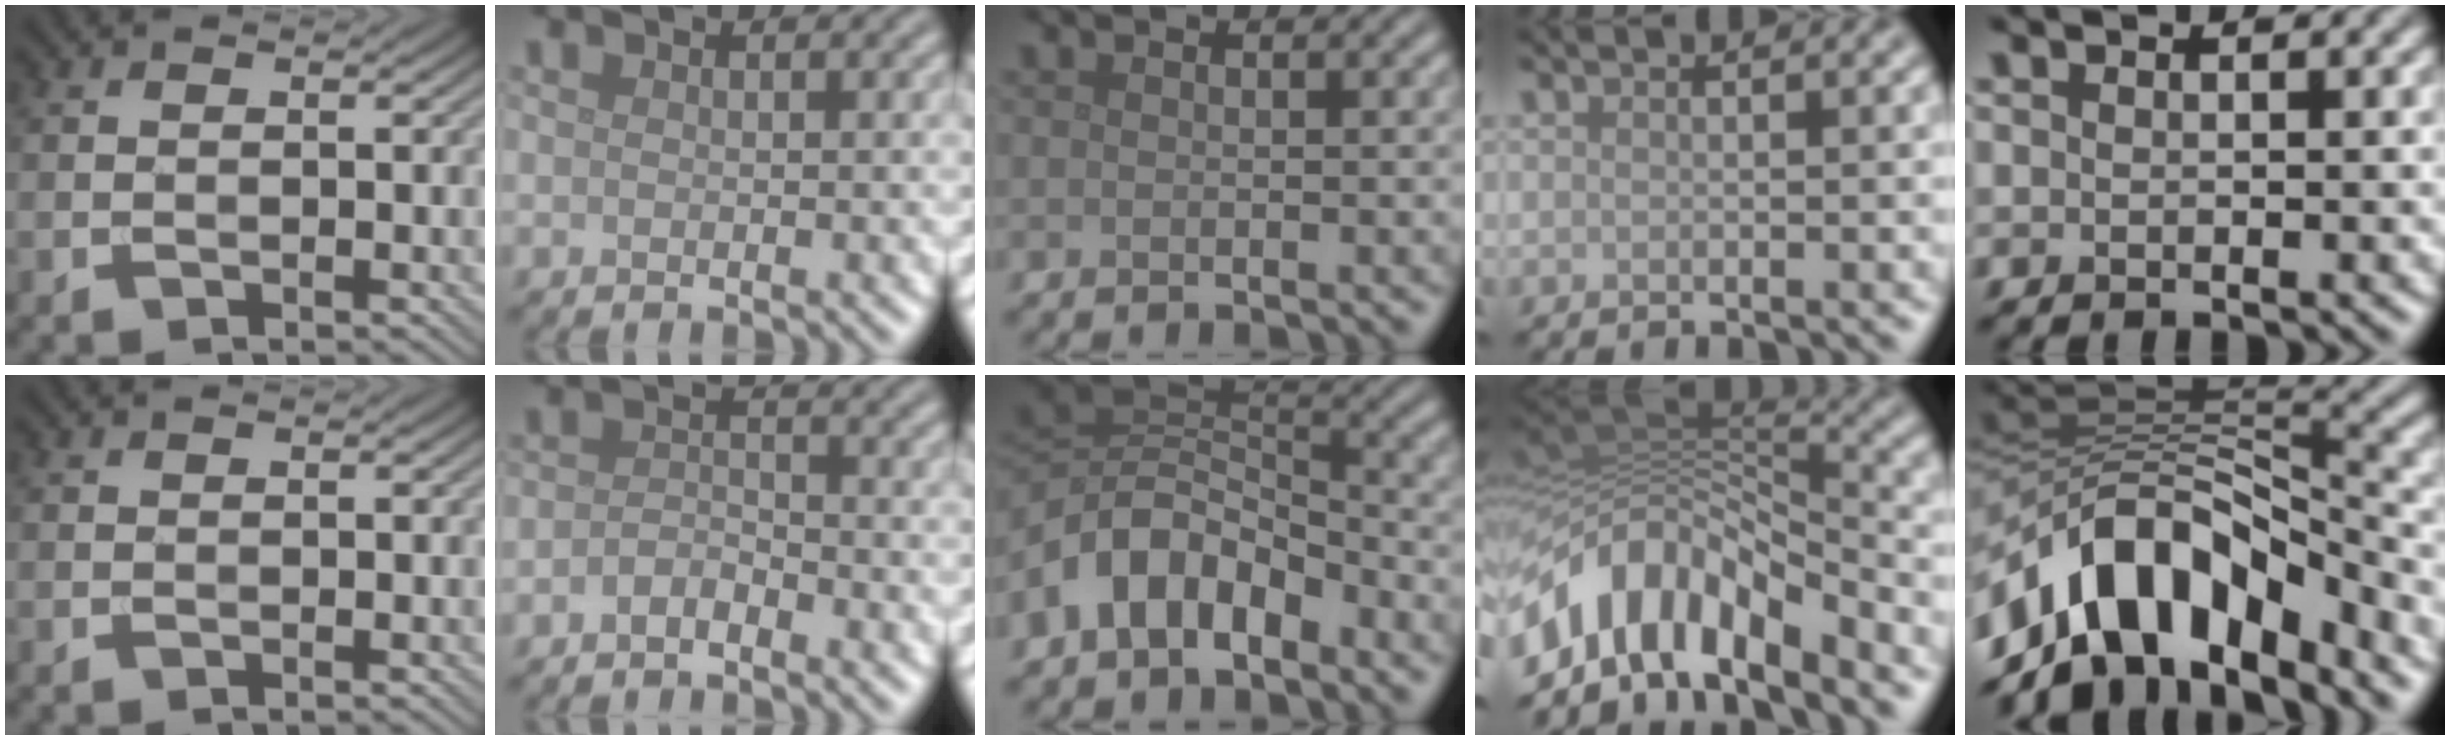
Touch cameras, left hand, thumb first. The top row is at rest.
{"index": {"total": 1.6, "force": [-1.2, 0.7, 0.9], "torque": [-0.021, 0.006, -0.027]}, "middle": {"total": 7.6, "force": [-3.9, 4.6, 4.7], "torque": [-0.080, 0.011, -0.087]}, "ring": {"total": 9.7, "force": [-4.9, 4.8, 6.8], "torque": [-0.113, 0.008, -0.095]}, "little": {"total": 10.7, "force": [-5.9, 5.5, 7.1], "torque": [-0.108, 0.012, -0.105]}}